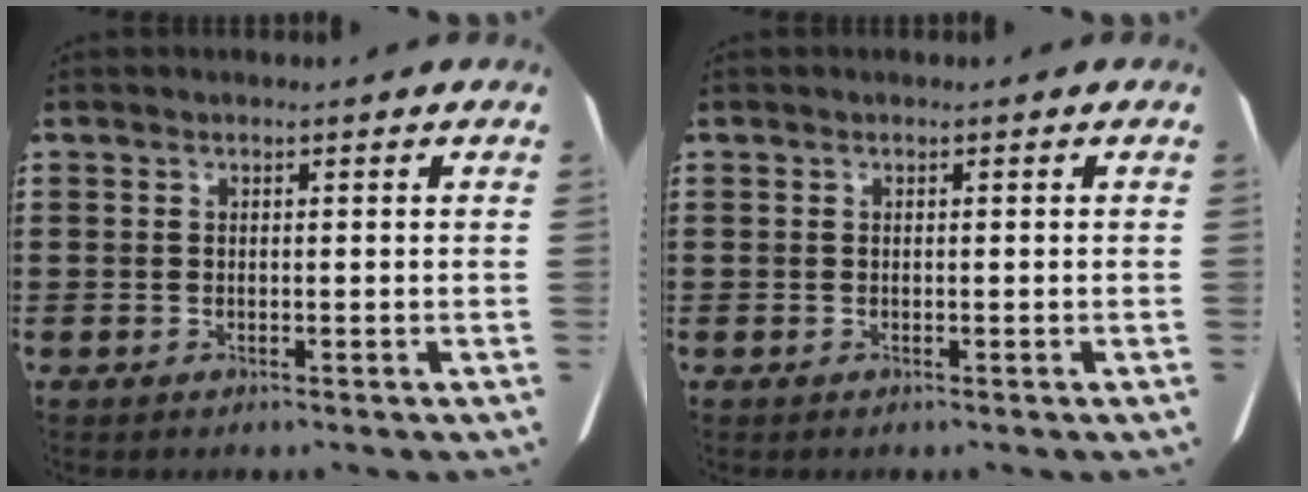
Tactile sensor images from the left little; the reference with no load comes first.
{"total": 0.0}